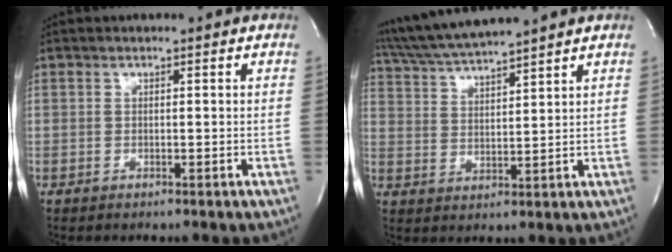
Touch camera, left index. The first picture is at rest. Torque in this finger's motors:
{"motor_torque": [0.21, -0.15, 0.42, 0.09]}